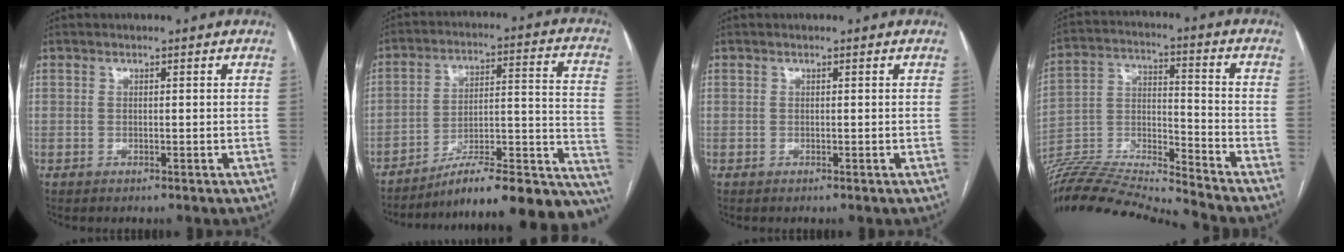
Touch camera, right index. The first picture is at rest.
{"total": 24.0, "force": [-19.7, 3.9, 13.1], "torque": [-0.081, 0.041, -0.276]}
{"total": 0.0}
{"total": 18.1, "force": [-17.4, -1.7, 4.9], "torque": [-0.091, 0.017, -0.307]}